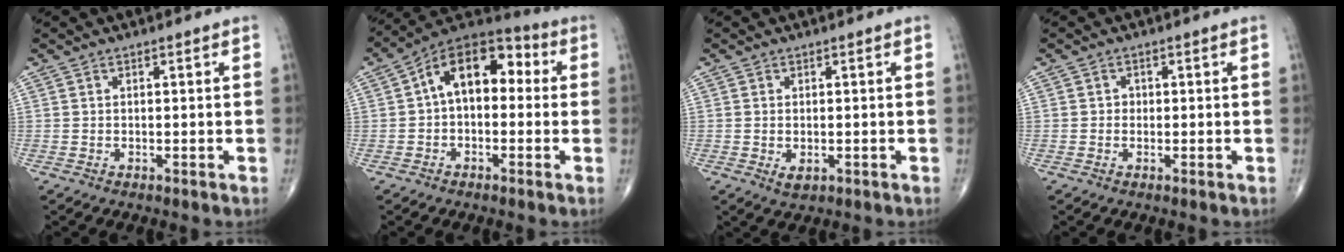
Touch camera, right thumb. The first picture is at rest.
{"total": 13.3, "force": [1.4, 8.1, 10.5], "torque": [-0.134, 0.045, 0.004]}
{"total": 2.1, "force": [-0.5, 1.3, 1.6], "torque": [-0.026, -0.004, -0.004]}
{"total": 1.0, "force": [-0.1, 0.9, 0.3], "torque": [0.005, 0.004, -0.003]}